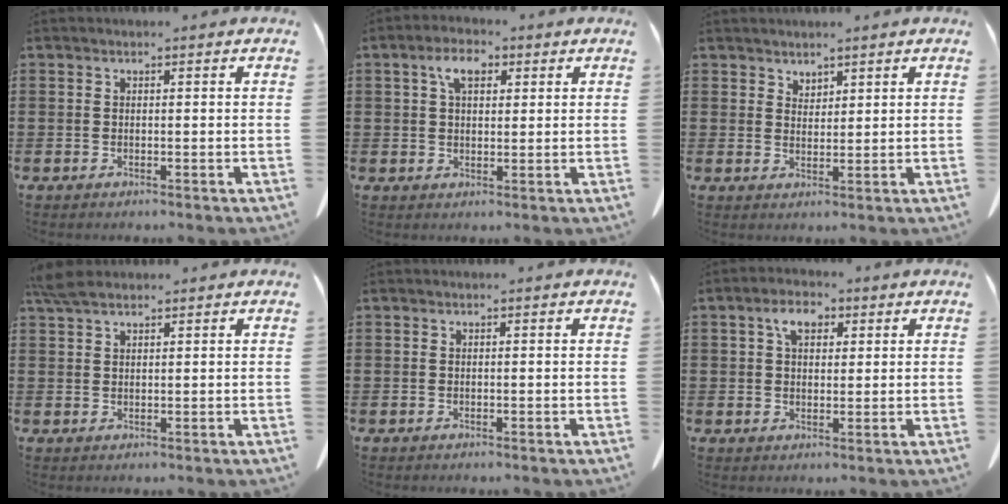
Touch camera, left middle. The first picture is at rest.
{"total": 4.4, "force": [2.1, 2.4, 3.1], "torque": [-0.063, 0.011, 0.033]}
{"total": 2.1, "force": [1.9, 0.6, -0.1], "torque": [-0.003, 0.002, 0.038]}
{"total": 3.5, "force": [2.6, 1.2, 1.9], "torque": [-0.045, 0.006, 0.049]}
{"total": 0.0}
{"total": 4.3, "force": [2.0, 2.6, 2.7], "torque": [-0.048, 0.008, 0.030]}